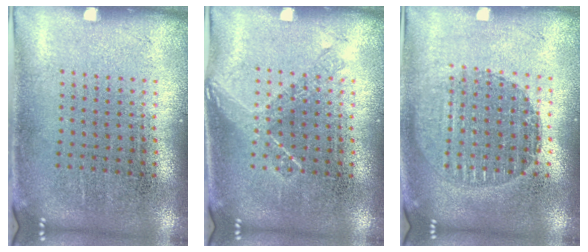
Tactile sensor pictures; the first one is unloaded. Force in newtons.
{"total": 0.8, "press": 0.8, "slide": 0.3}
{"total": 1.6, "press": 1.5, "slide": 0.7}